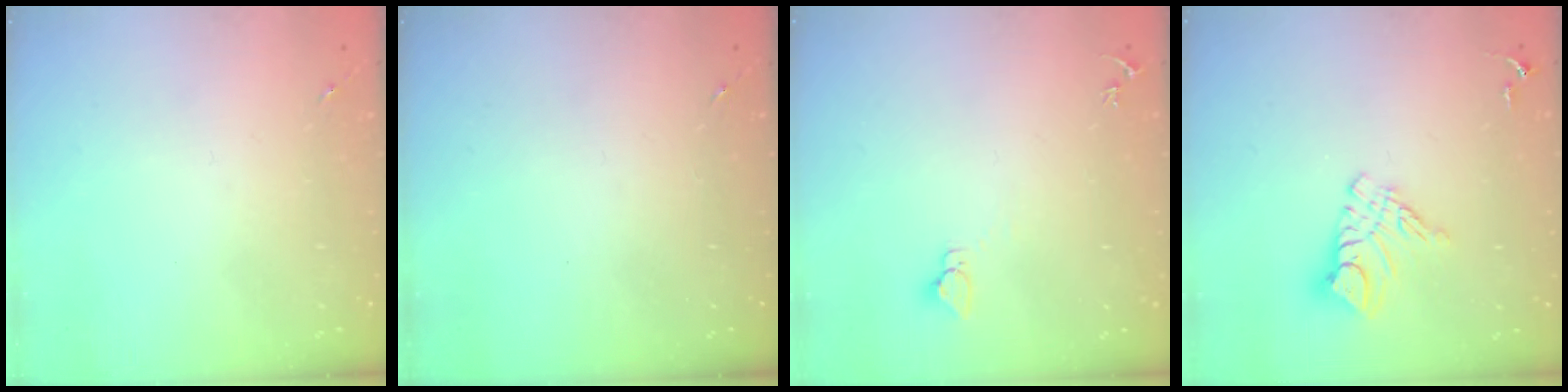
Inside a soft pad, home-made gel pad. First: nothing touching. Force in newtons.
{"total": 0.0}
{"total": 2.8, "press": 2.8, "slide": 0.2}
{"total": 10.3, "press": 10.3, "slide": 0.9}